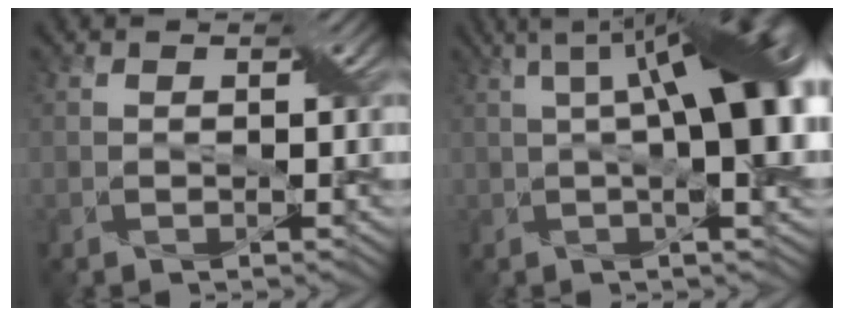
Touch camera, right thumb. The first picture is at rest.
{"total": 14.2, "force": [1.8, 4.9, 13.2], "torque": [-0.165, 0.030, 0.014]}